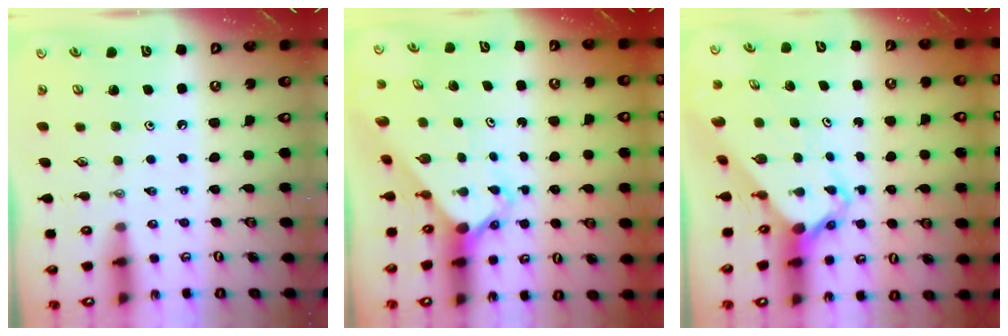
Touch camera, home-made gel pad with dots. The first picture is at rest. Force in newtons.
{"total": 2.6, "press": 2.6, "slide": 0.2}
{"total": 3.5, "press": 3.5, "slide": 0.3}